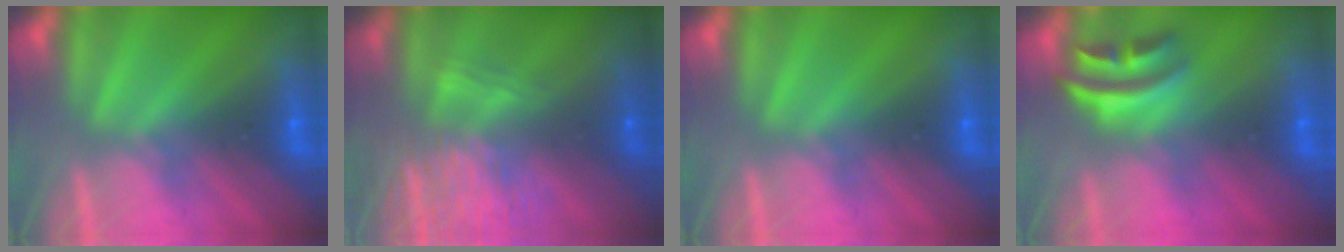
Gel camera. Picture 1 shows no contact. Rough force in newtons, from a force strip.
{"total": 8.4}
{"total": 0.0}
{"total": 2.9}